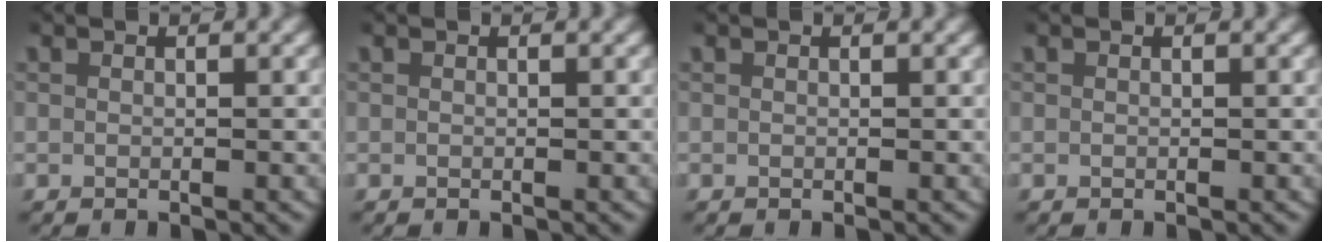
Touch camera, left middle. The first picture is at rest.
{"total": 0.0}
{"total": 0.0}
{"total": 0.0}